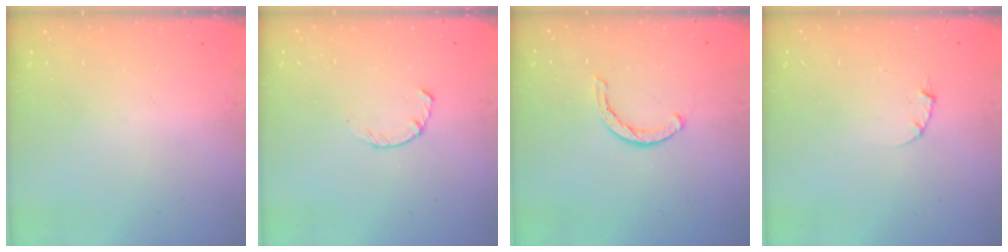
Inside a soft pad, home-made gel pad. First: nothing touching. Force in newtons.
{"total": 2.4, "press": 2.3, "slide": 0.4}
{"total": 3.5, "press": 3.5, "slide": 0.3}
{"total": 1.0, "press": 1.0, "slide": 0.3}